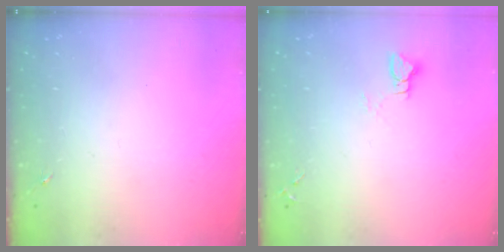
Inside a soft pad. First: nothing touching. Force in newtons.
{"total": 2.9, "press": 2.9, "slide": 0.3}